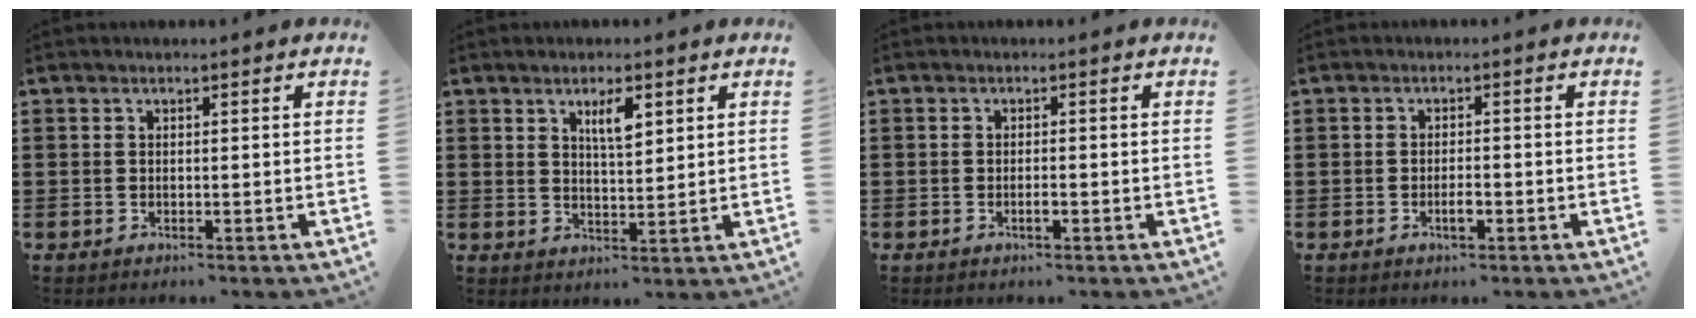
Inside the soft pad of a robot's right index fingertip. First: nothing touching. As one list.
[{"total": 3.8, "force": [2.0, 1.1, 3.0], "torque": [-0.049, 0.000, 0.030]}, {"total": 1.3, "force": [-0.5, 0.3, 1.2], "torque": [-0.023, -0.003, -0.008]}, {"total": 2.5, "force": [-0.9, 0.7, 2.2], "torque": [-0.039, 0.001, -0.016]}]